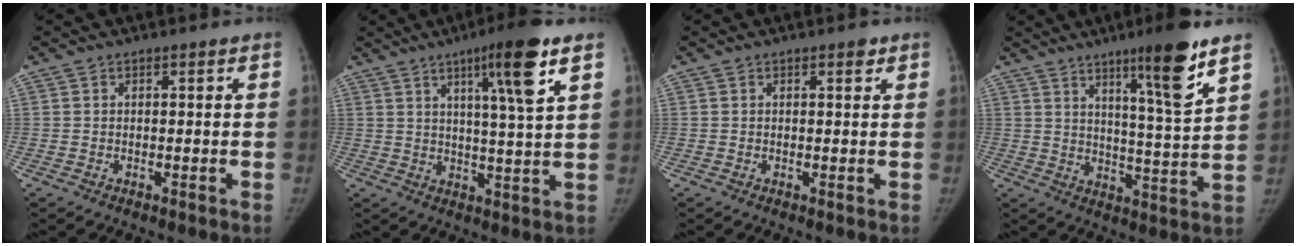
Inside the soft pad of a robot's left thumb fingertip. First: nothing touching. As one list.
[{"total": 11.3, "force": [5.6, 0.5, 9.8], "torque": [-0.151, -0.027, 0.085]}, {"total": 1.1, "force": [0.7, 0.5, 0.7], "torque": [-0.003, -0.002, 0.007]}, {"total": 13.0, "force": [7.8, 0.7, 10.3], "torque": [-0.156, -0.050, 0.123]}]